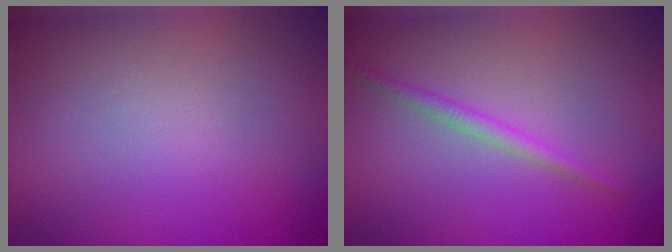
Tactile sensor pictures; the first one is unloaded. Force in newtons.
{"total": 1.4, "press": 1.4, "slide": 0.1}